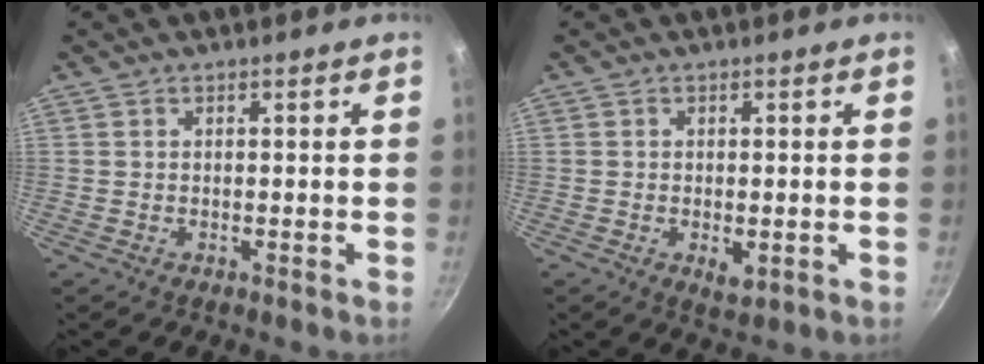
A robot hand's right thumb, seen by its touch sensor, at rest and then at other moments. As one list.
[{"total": 3.0, "force": [-0.6, 1.6, 2.4], "torque": [-0.037, -0.009, -0.007]}]